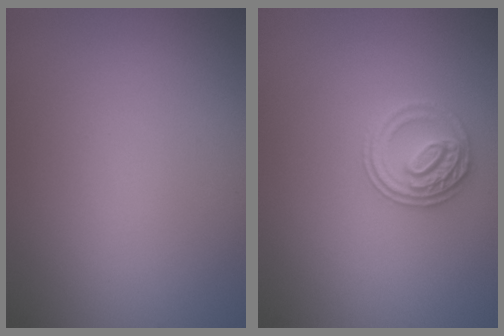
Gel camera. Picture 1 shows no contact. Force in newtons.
{"total": 2.7, "press": 2.6, "slide": 0.5}